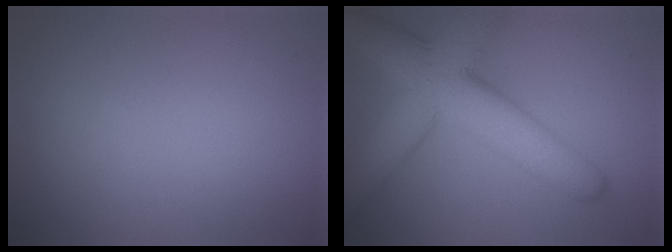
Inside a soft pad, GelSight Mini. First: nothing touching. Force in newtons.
{"total": 9.6, "press": 9.6, "slide": 0.2}